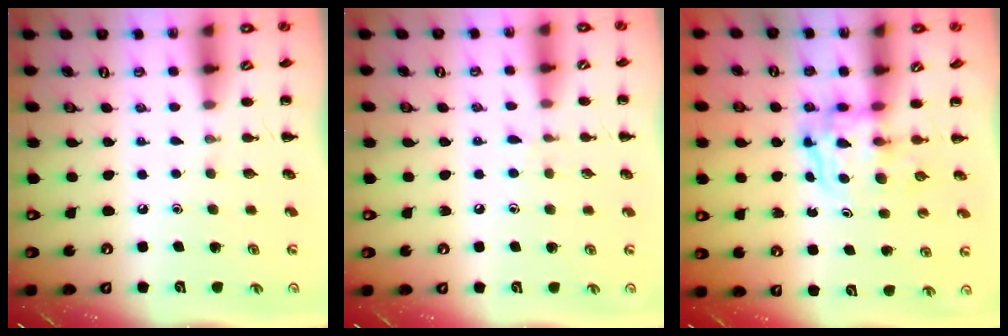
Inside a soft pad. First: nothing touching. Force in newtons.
{"total": 5.1, "press": 4.6, "slide": 2.2}
{"total": 3.6, "press": 3.6, "slide": 0.2}